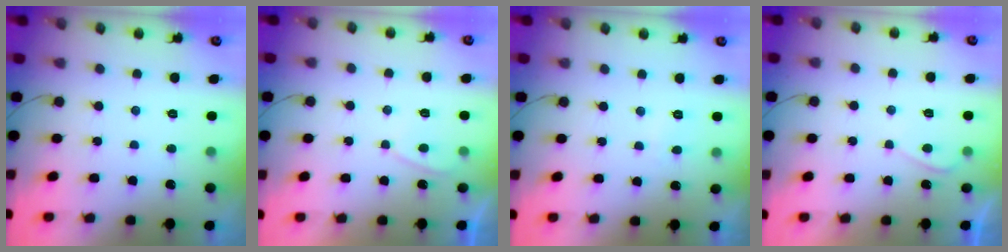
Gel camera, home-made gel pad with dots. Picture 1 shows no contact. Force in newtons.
{"total": 2.5, "press": 2.4, "slide": 0.6}
{"total": 1.3, "press": 1.2, "slide": 0.5}
{"total": 0.7, "press": 0.4, "slide": 0.5}